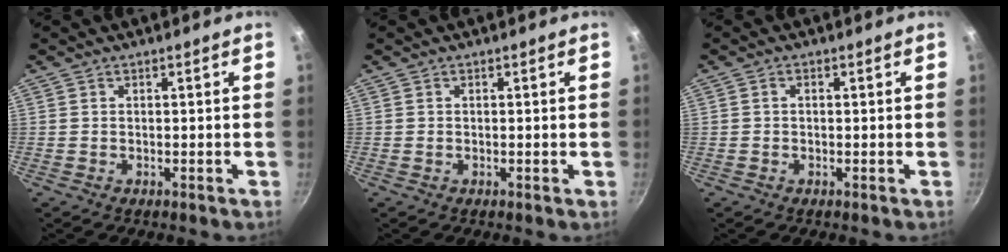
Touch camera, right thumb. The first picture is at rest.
{"total": 0.0}
{"total": 1.0, "force": [0.1, 0.8, 0.6], "torque": [-0.011, 0.005, 0.001]}